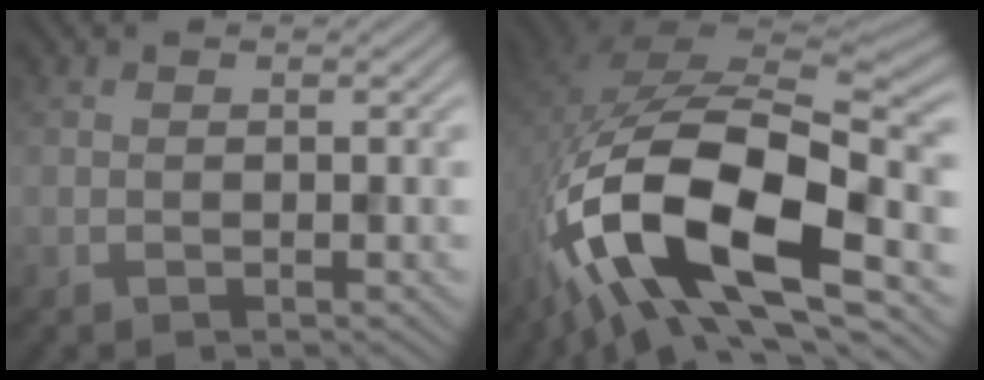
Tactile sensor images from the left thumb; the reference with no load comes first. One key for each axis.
{"total": 17.3, "fx": -7.5, "fy": 8.7, "fz": 12.9, "tx": -0.243, "ty": -0.021, "tz": -0.139}